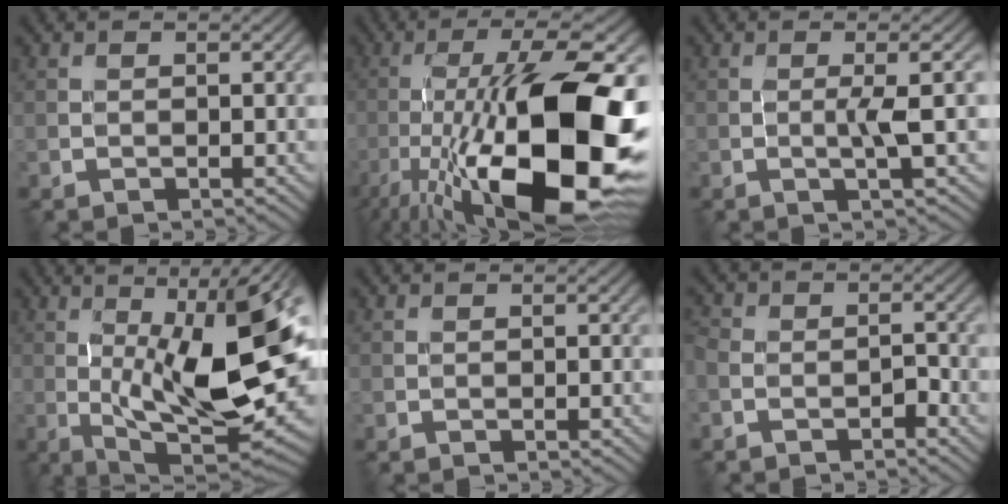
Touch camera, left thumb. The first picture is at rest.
{"total": 20.7, "force": [-6.9, 6.7, 18.3], "torque": [-0.311, 0.003, -0.121]}
{"total": 3.3, "force": [-0.1, 0.3, 3.3], "torque": [-0.054, 0.006, -0.008]}
{"total": 16.1, "force": [0.6, 5.4, 15.1], "torque": [-0.239, -0.001, 0.013]}
{"total": 0.0}
{"total": 3.2, "force": [-1.9, 1.9, 1.9], "torque": [-0.022, 0.010, -0.037]}